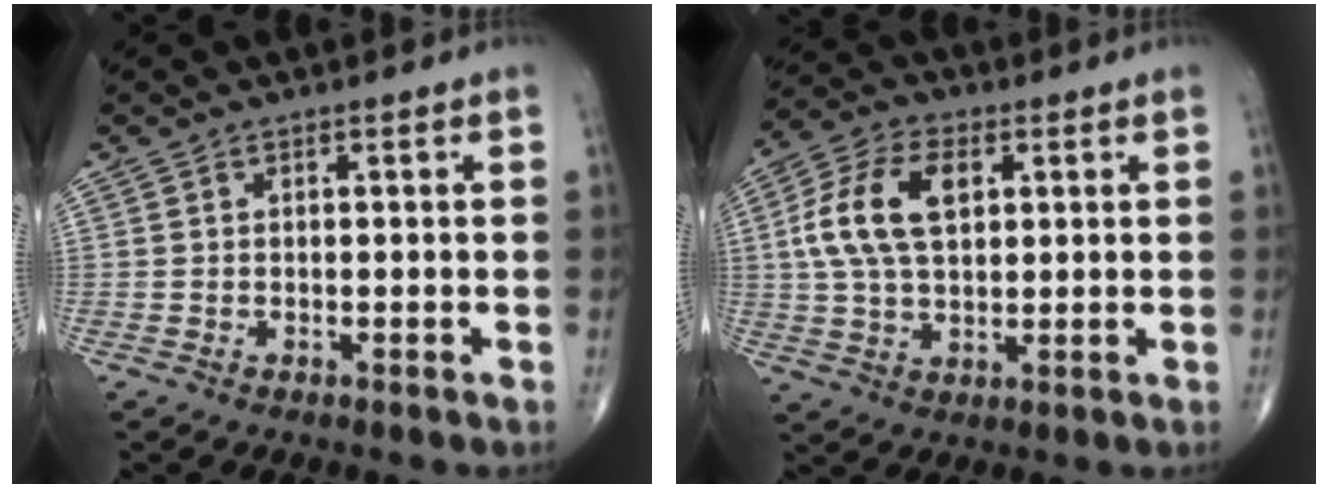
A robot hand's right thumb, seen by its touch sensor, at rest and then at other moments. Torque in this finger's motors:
{"motor_torque": [0.17, 0.27, 0.43, -0.09, 0.22]}